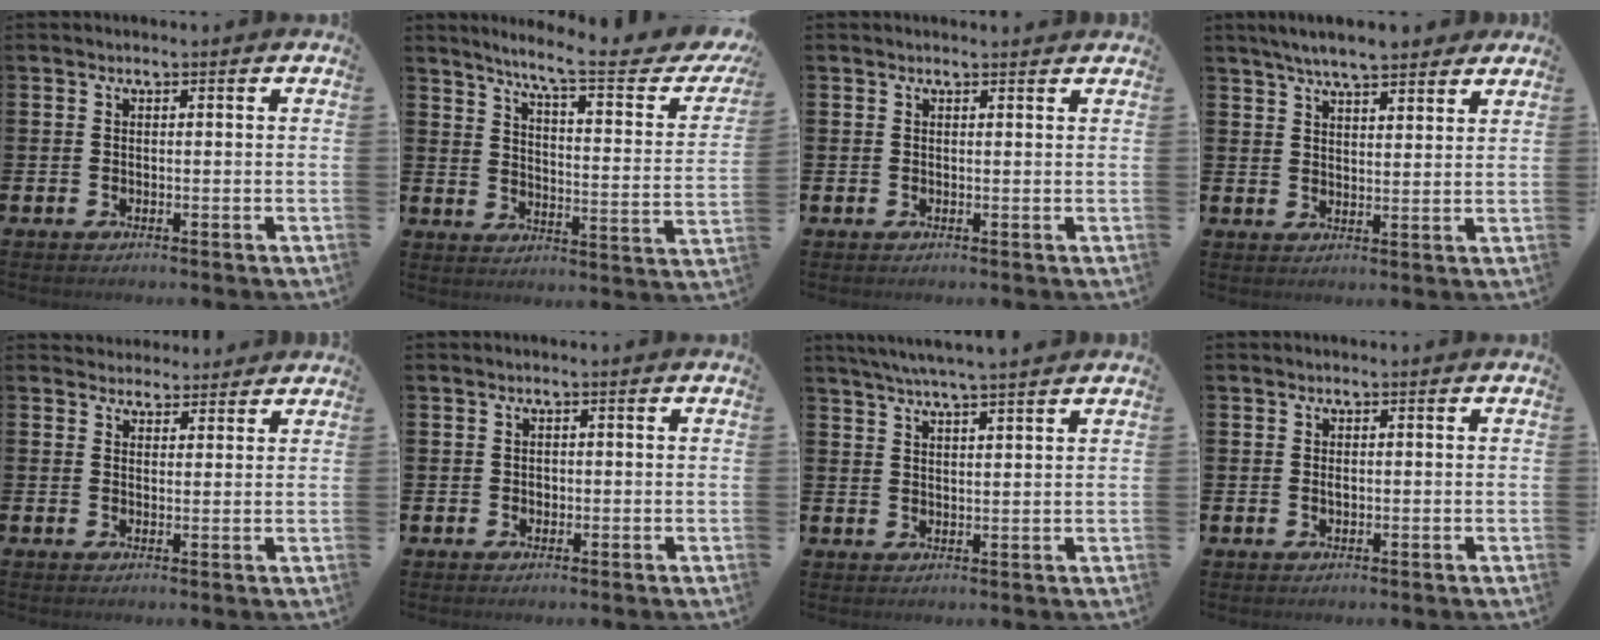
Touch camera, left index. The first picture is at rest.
{"total": 8.8, "force": [7.0, 0.8, 5.3], "torque": [-0.099, -0.054, 0.102]}
{"total": 0.6, "force": [0.6, 0.0, 0.1], "torque": [0.004, -0.002, 0.009]}
{"total": 6.0, "force": [5.6, 0.9, 1.9], "torque": [-0.051, -0.016, 0.102]}
{"total": 3.1, "force": [2.9, 1.2, -0.3], "torque": [0.006, -0.012, 0.052]}
{"total": 0.8, "force": [0.1, 0.7, 0.3], "torque": [0.003, 0.002, -0.002]}
{"total": 5.1, "force": [4.8, -0.4, 1.6], "torque": [-0.044, -0.014, 0.086]}
{"total": 0.7, "force": [0.1, 0.3, 0.6], "torque": [-0.009, 0.001, 0.000]}